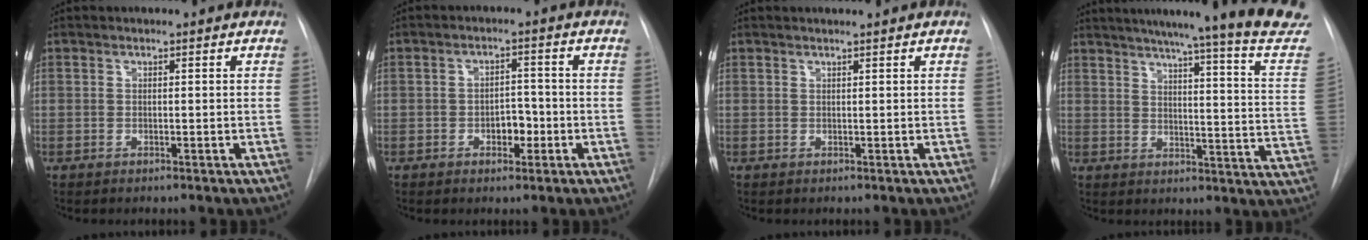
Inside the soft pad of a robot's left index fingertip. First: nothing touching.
{"total": 3.5, "force": [-1.2, 2.1, 2.6], "torque": [-0.032, 0.006, -0.015]}
{"total": 1.5, "force": [1.3, -0.4, 0.5], "torque": [-0.009, 0.004, 0.025]}
{"total": 26.0, "force": [22.8, -2.0, 12.2], "torque": [-0.180, -0.100, 0.273]}